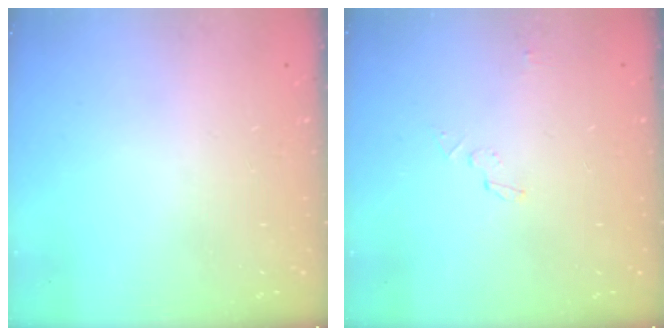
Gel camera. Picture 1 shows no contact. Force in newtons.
{"total": 2.9, "press": 2.9, "slide": 0.3}